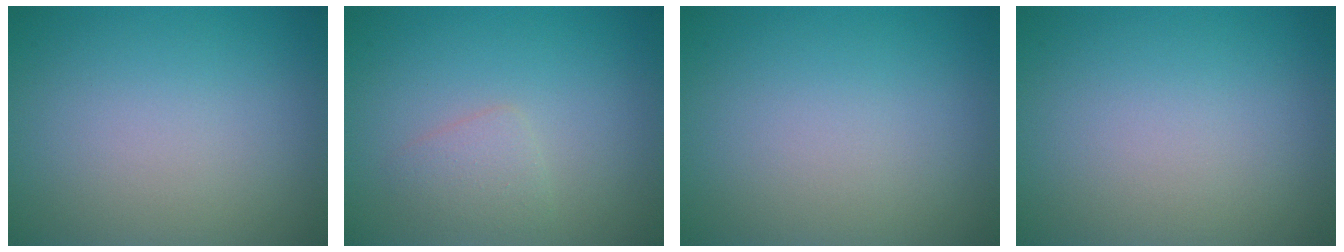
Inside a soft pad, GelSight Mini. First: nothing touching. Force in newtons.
{"total": 1.5, "press": 1.5, "slide": 0.1}
{"total": 0.0}
{"total": 0.0}